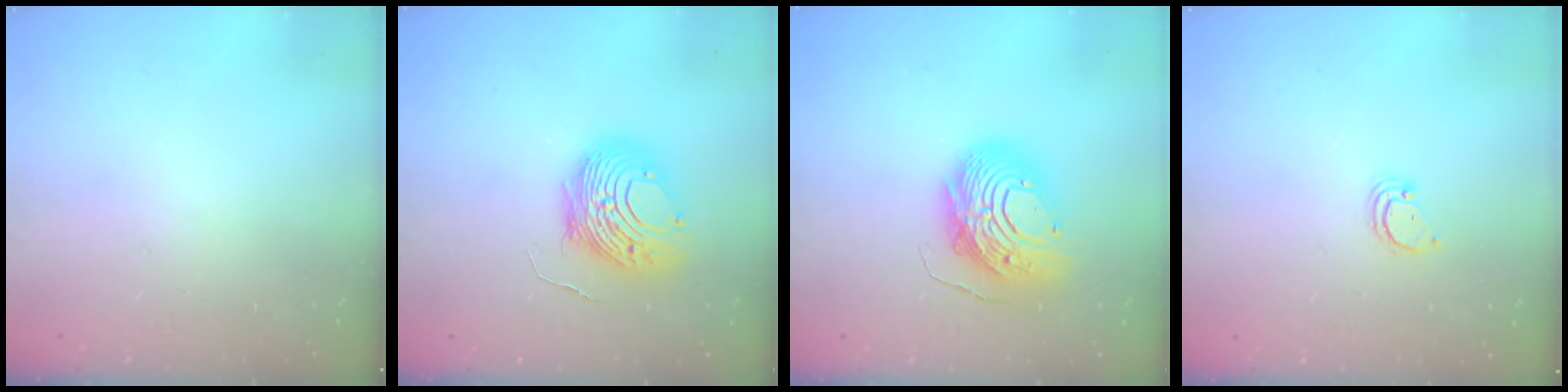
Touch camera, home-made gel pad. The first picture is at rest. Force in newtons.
{"total": 13.0, "press": 12.9, "slide": 1.4}
{"total": 15.2, "press": 15.1, "slide": 1.3}
{"total": 2.1, "press": 2.1, "slide": 0.2}